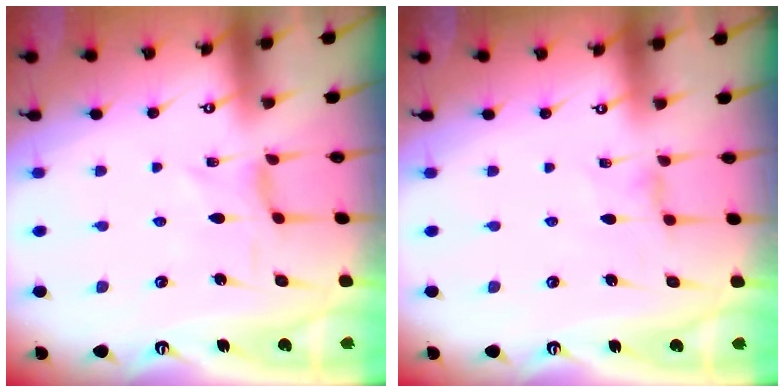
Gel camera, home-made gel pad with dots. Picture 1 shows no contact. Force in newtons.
{"total": 1.4, "press": 1.4, "slide": 0.4}